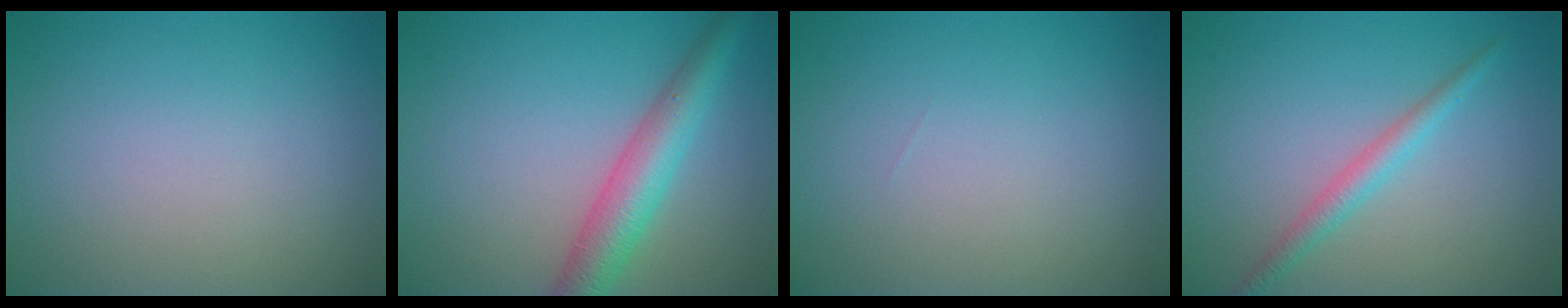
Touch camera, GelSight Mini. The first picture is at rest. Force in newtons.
{"total": 4.9, "press": 4.9, "slide": 0.1}
{"total": 0.0}
{"total": 2.1, "press": 2.1, "slide": 0.0}